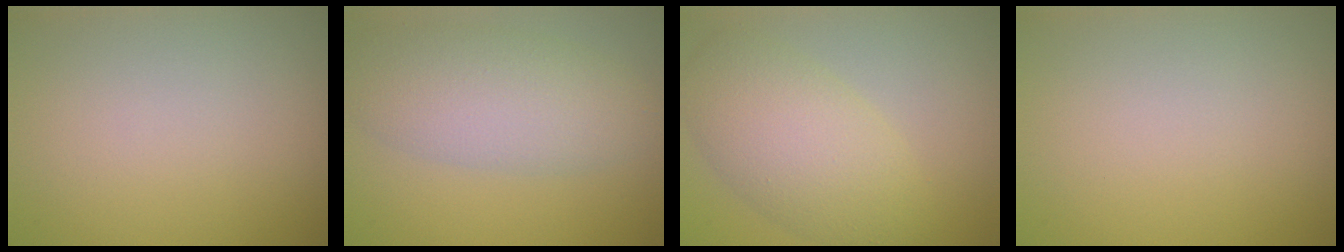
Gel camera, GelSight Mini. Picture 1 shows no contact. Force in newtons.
{"total": 5.8, "press": 5.7, "slide": 0.4}
{"total": 5.9, "press": 5.9, "slide": 0.3}
{"total": 0.0}